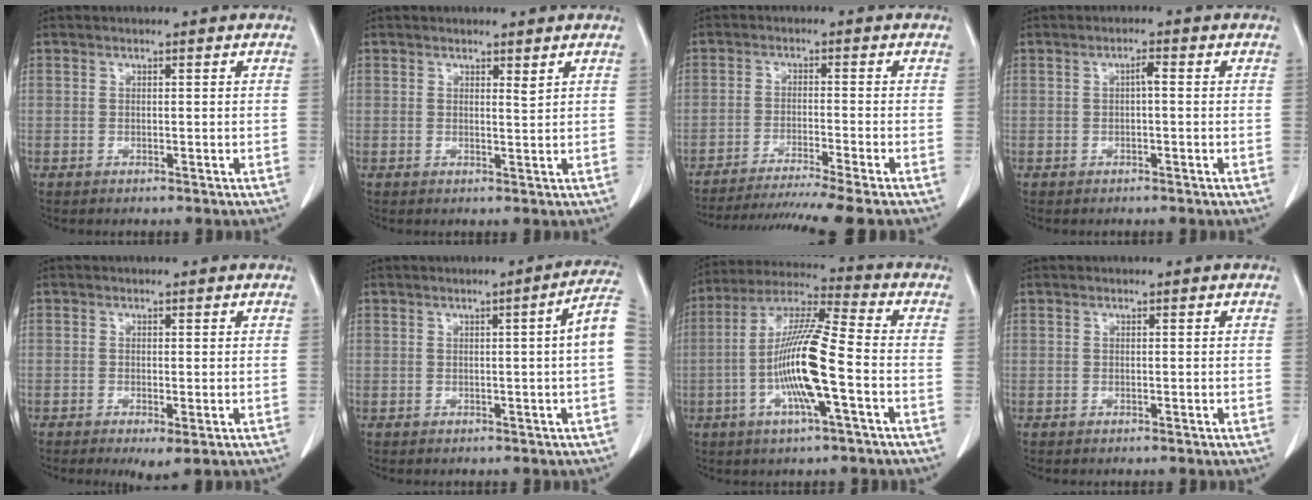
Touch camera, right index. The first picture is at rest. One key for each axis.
{"total": 1.0, "fx": 0.8, "fy": 0.0, "fz": 0.6, "tx": -0.012, "ty": -0.008, "tz": 0.012}
{"total": 12.4, "fx": -10.8, "fy": -2.3, "fz": 5.7, "tx": -0.068, "ty": -0.026, "tz": -0.168}
{"total": 1.4, "fx": 0.0, "fy": 0.3, "fz": 1.4, "tx": -0.023, "ty": 0.005, "tz": 0.000}
{"total": 2.5, "fx": -1.0, "fy": 0.7, "fz": 2.2, "tx": -0.031, "ty": -0.006, "tz": -0.011}
{"total": 5.3, "fx": 0.2, "fy": -0.8, "fz": 5.2, "tx": -0.059, "ty": 0.005, "tz": 0.001}
{"total": 13.6, "fx": -3.2, "fy": 0.7, "fz": 13.2, "tx": -0.260, "ty": 0.001, "tz": -0.067}
{"total": 0.0}